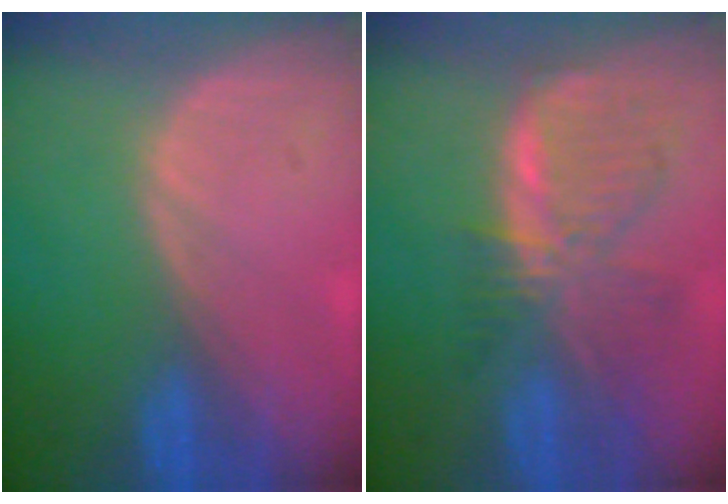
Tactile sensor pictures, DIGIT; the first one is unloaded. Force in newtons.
{"total": 8.4, "press": 7.3, "slide": 4.0}